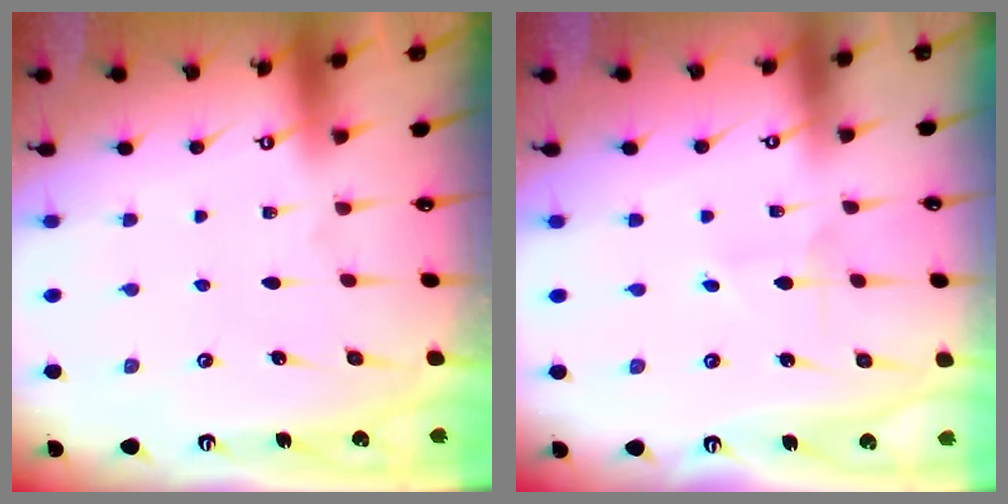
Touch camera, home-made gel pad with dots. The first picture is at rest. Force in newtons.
{"total": 1.6, "press": 1.6, "slide": 0.2}